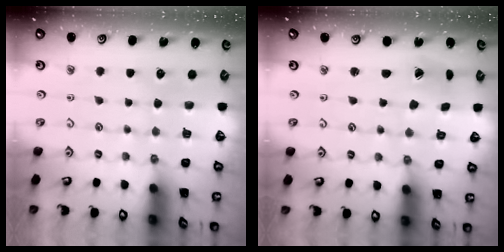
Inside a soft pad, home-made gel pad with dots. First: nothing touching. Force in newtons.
{"total": 2.5, "press": 2.4, "slide": 0.4}